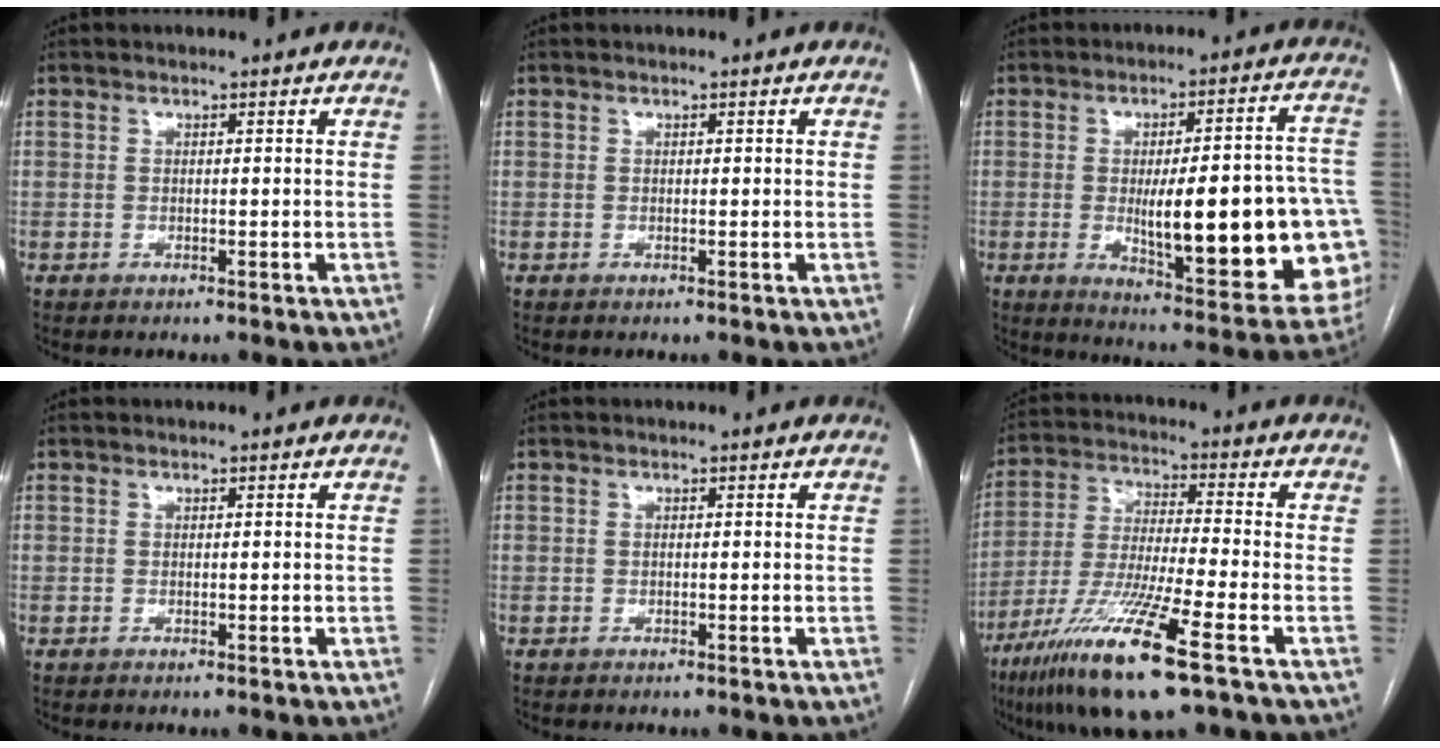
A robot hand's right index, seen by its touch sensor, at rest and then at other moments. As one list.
[{"total": 0.0}, {"total": 25.9, "force": [-3.7, 5.7, 25.0], "torque": [-0.252, 0.011, -0.029]}, {"total": 0.0}, {"total": 0.0}, {"total": 16.0, "force": [-8.8, 0.3, 13.4], "torque": [-0.285, -0.043, -0.163]}]